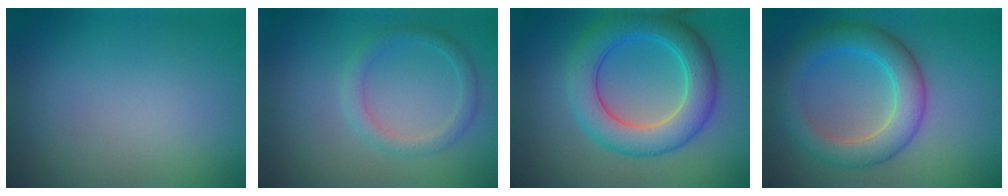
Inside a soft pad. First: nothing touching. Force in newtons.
{"total": 2.0, "press": 2.0, "slide": 0.0}
{"total": 6.5, "press": 6.5, "slide": 0.0}
{"total": 5.5, "press": 5.5, "slide": 0.3}